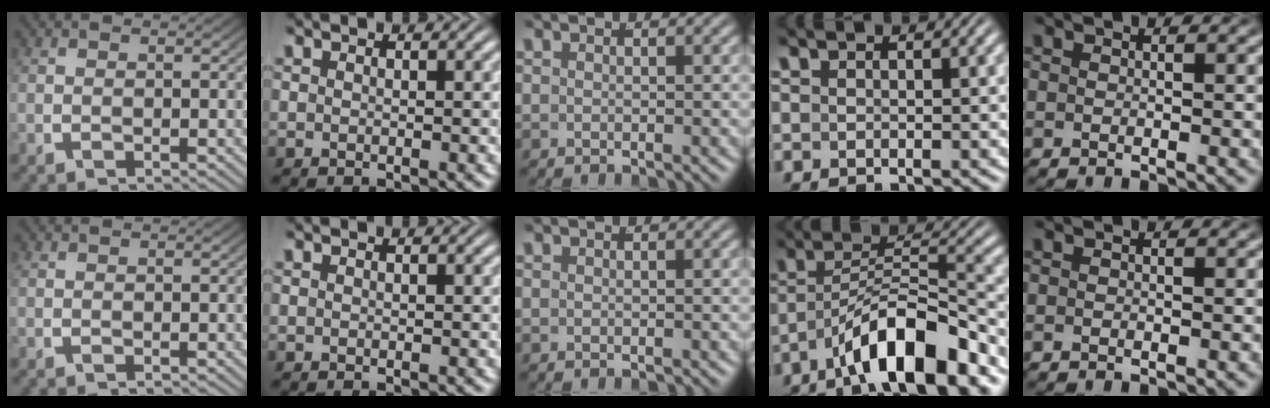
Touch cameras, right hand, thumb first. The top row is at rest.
{"ring": {"total": 7.5, "force": [-3.7, 2.4, 6.0], "torque": [-0.089, -0.009, -0.053]}, "little": {"total": 0.5, "force": [-0.5, -0.2, 0.1], "torque": [-0.001, -0.005, -0.006]}}